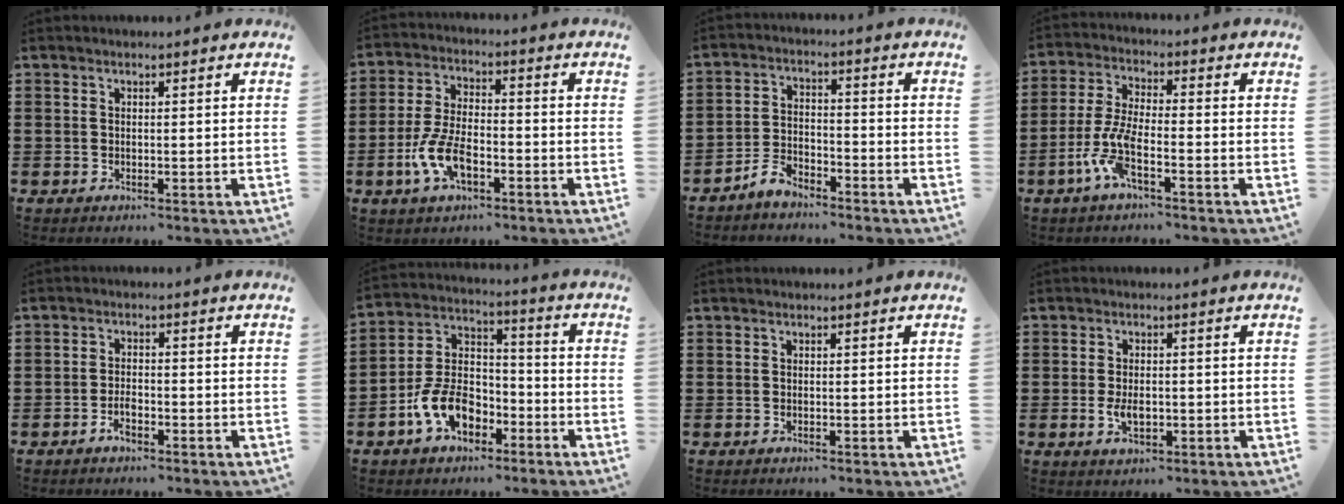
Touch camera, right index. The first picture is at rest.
{"total": 7.6, "force": [-3.2, 3.4, 6.0], "torque": [-0.148, -0.006, -0.067]}
{"total": 4.2, "force": [-3.9, 1.1, 1.1], "torque": [-0.029, 0.011, -0.081]}
{"total": 7.0, "force": [-3.7, 1.5, 5.8], "torque": [-0.148, -0.017, -0.074]}
{"total": 2.5, "force": [-1.6, 1.0, 1.7], "torque": [-0.040, -0.002, -0.032]}
{"total": 9.8, "force": [-5.0, 6.3, 5.5], "torque": [-0.137, 0.018, -0.097]}
{"total": 0.0}
{"total": 3.4, "force": [-0.7, 1.7, 2.9], "torque": [-0.062, -0.005, -0.012]}